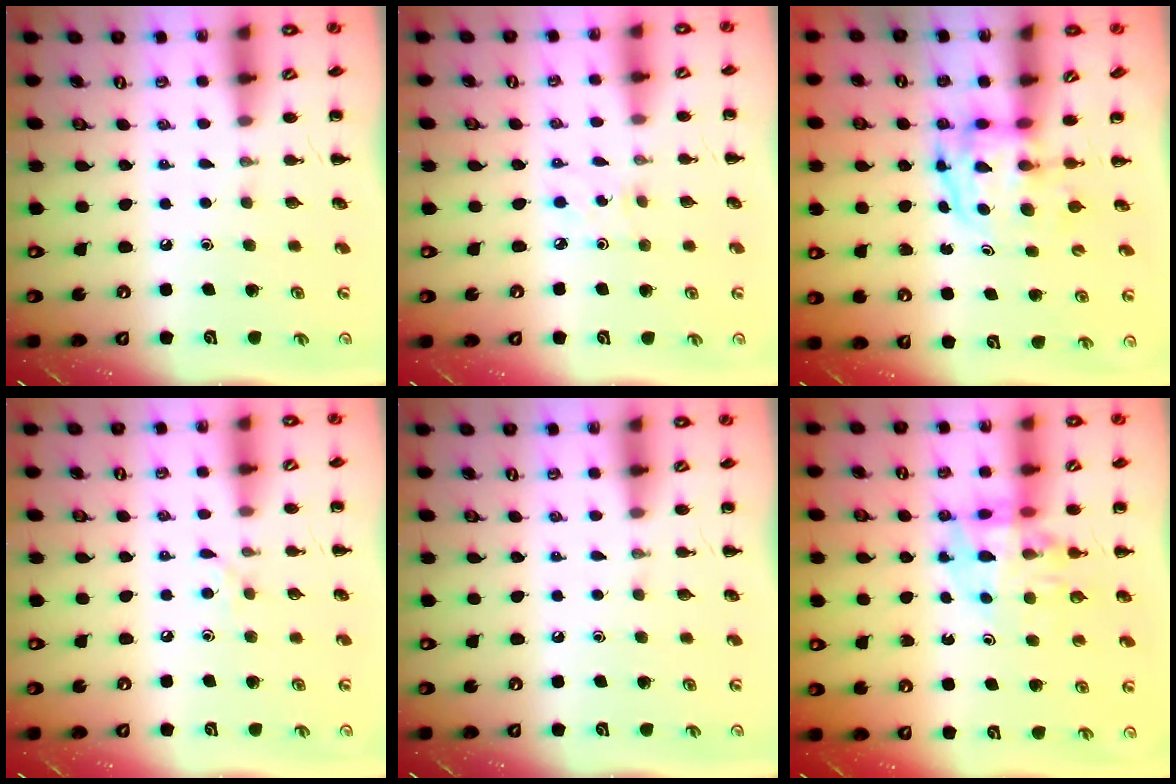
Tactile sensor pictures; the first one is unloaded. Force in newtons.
{"total": 2.7, "press": 2.5, "slide": 0.9}
{"total": 4.0, "press": 3.9, "slide": 0.7}
{"total": 4.7, "press": 4.3, "slide": 1.8}
{"total": 0.0}
{"total": 10.5, "press": 10.1, "slide": 3.0}